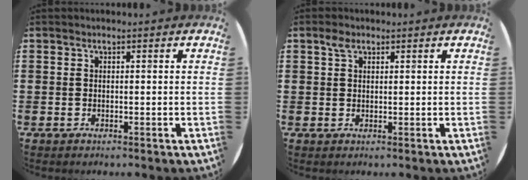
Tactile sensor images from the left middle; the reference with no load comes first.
{"total": 1.7, "force": [1.1, 1.0, 0.8], "torque": [-0.009, 0.002, 0.019]}